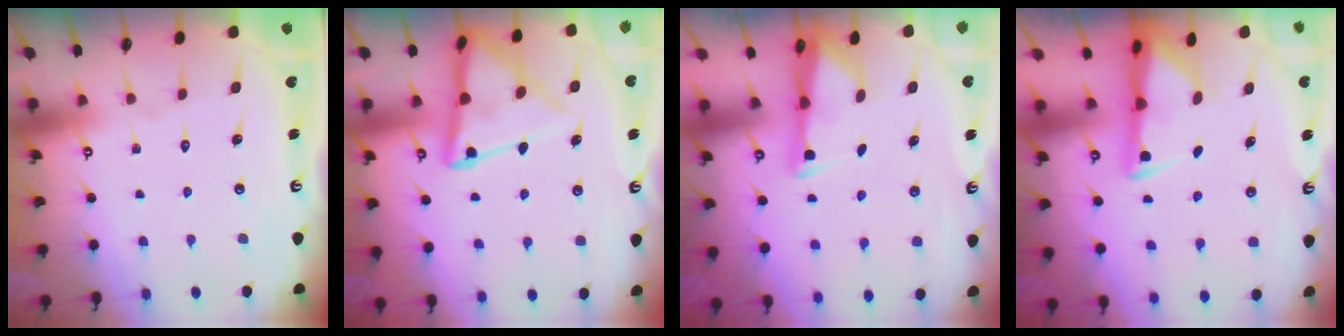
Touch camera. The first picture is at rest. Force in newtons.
{"total": 11.7, "press": 11.6, "slide": 1.2}
{"total": 2.8, "press": 2.8, "slide": 0.4}
{"total": 2.8, "press": 2.7, "slide": 0.6}